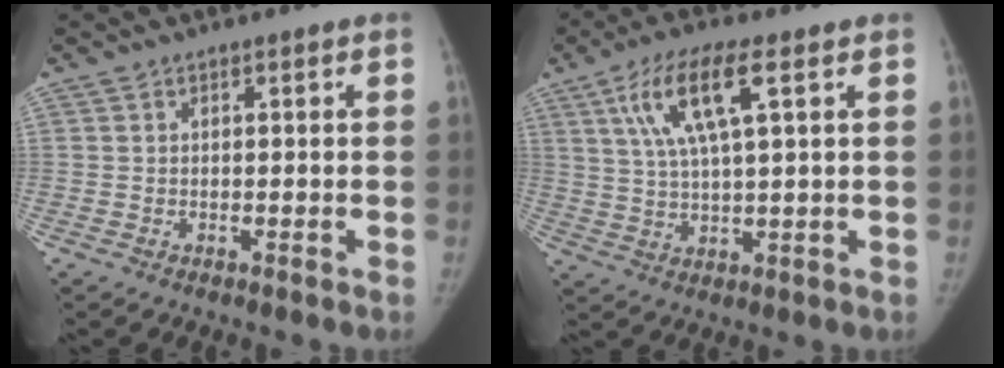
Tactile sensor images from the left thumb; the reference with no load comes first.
{"total": 11.2, "force": [4.4, 2.8, 9.9], "torque": [-0.205, 0.000, 0.084]}